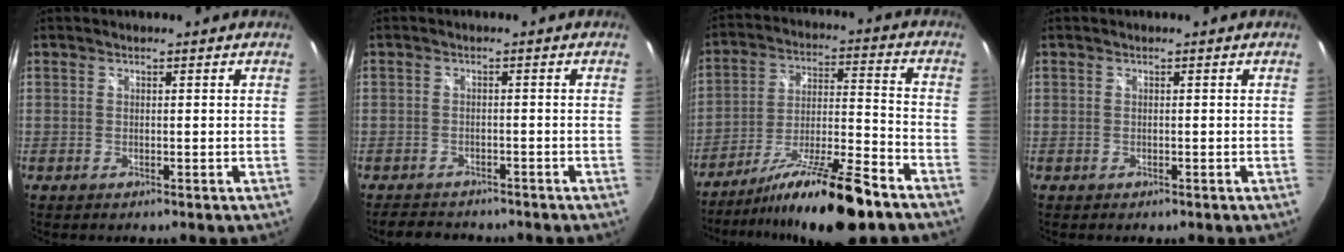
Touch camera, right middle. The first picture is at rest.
{"total": 5.5, "force": [-4.9, 2.3, 1.3], "torque": [-0.037, 0.002, -0.073]}
{"total": 16.7, "force": [-12.7, 1.2, 10.8], "torque": [-0.198, -0.017, -0.210]}
{"total": 0.0}